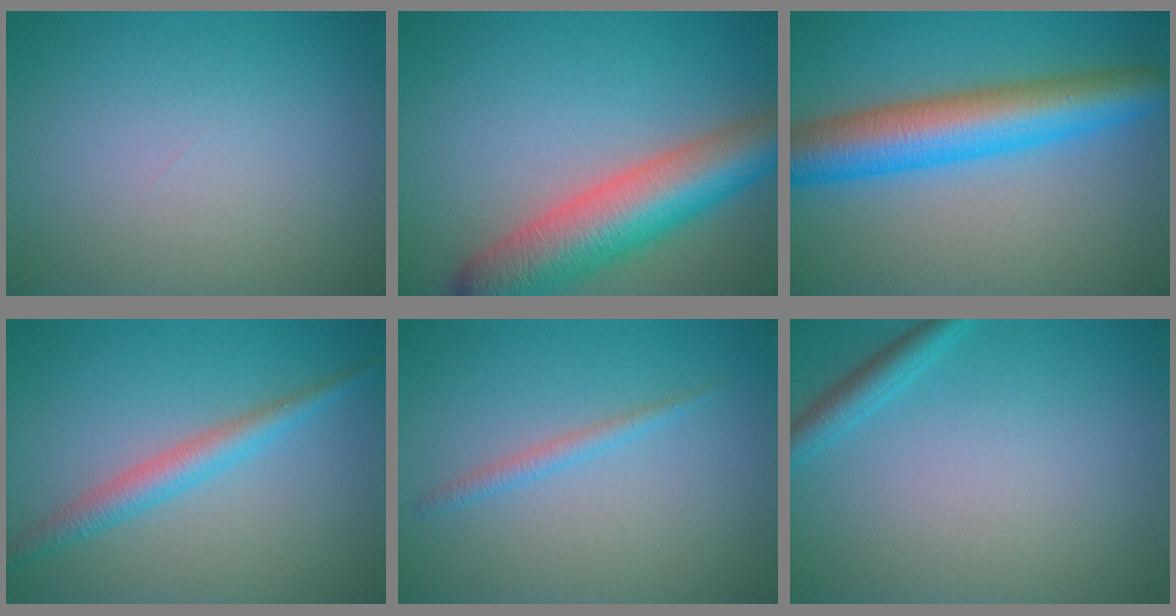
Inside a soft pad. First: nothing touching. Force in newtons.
{"total": 9.3, "press": 9.3, "slide": 0.5}
{"total": 8.7, "press": 8.7, "slide": 0.2}
{"total": 2.9, "press": 2.9, "slide": 0.1}
{"total": 1.2, "press": 1.2, "slide": 0.0}
{"total": 2.0, "press": 2.0, "slide": 0.2}